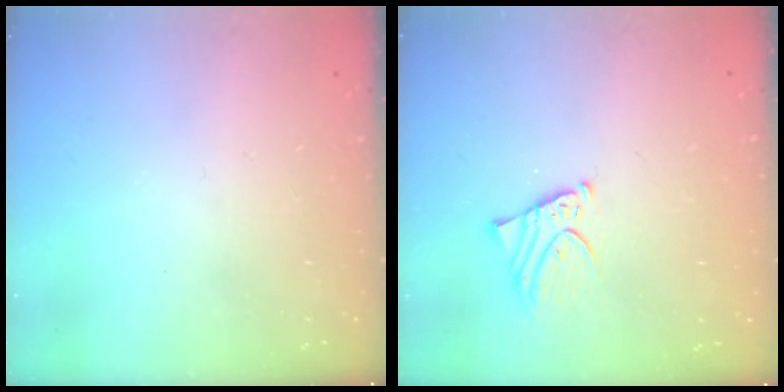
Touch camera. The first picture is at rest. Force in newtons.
{"total": 2.9, "press": 2.9, "slide": 0.3}